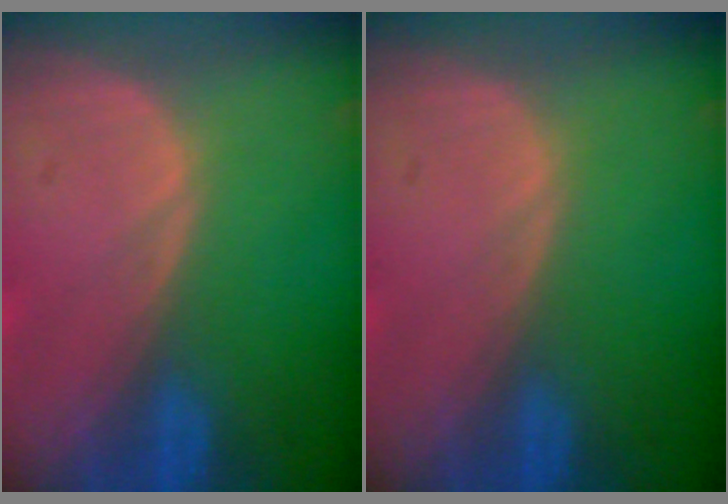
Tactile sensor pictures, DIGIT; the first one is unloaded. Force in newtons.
{"total": 0.0}